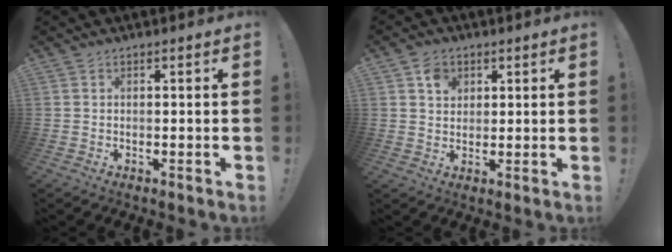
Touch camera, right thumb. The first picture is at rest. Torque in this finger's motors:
{"motor_torque": [0.40, 0.33, 0.45, 0.11, 0.00]}